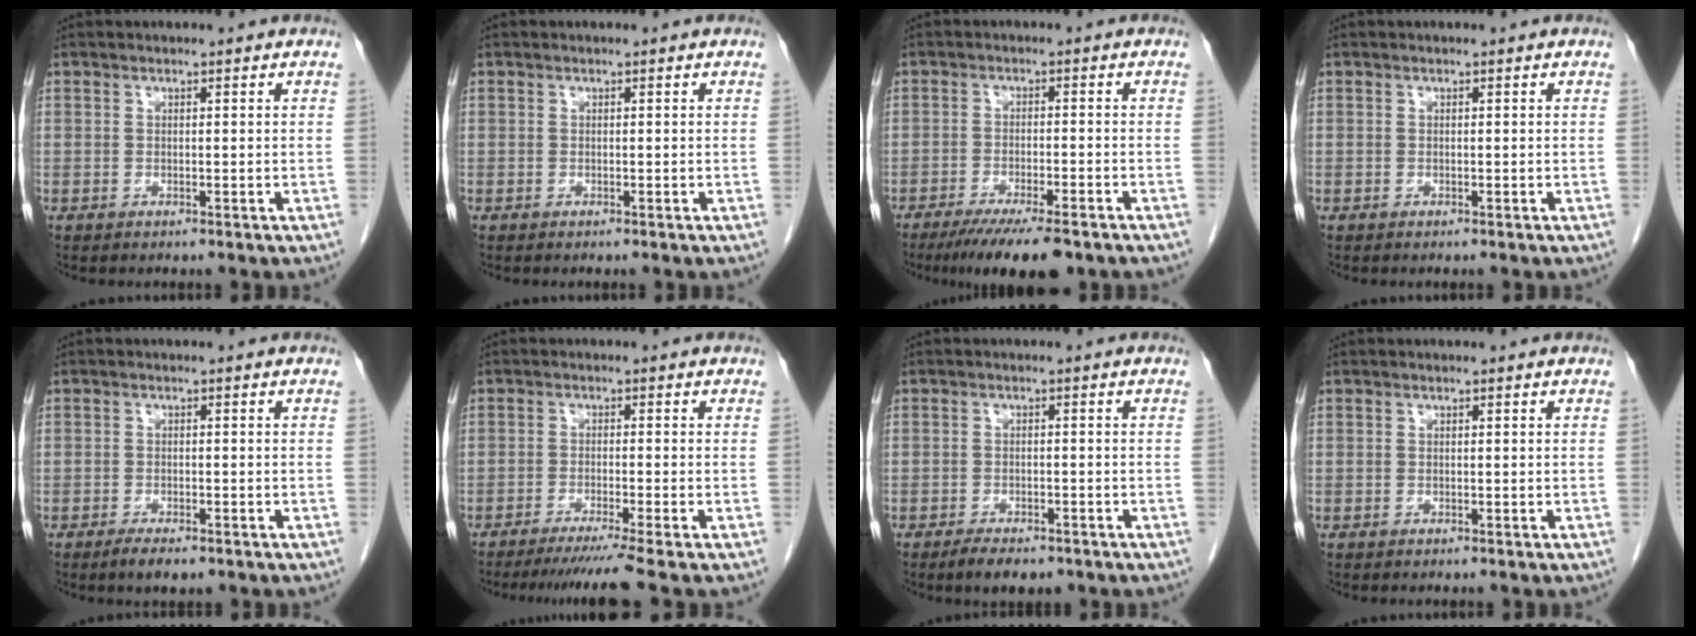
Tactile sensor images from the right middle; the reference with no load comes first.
{"total": 0.0}
{"total": 10.4, "force": [-7.8, 1.5, 6.6], "torque": [-0.095, -0.019, -0.120]}
{"total": 0.0}
{"total": 2.9, "force": [-2.0, 0.9, 1.9], "torque": [-0.035, -0.004, -0.029]}
{"total": 7.6, "force": [-6.2, -2.3, 3.7], "torque": [-0.039, -0.029, -0.098]}
{"total": 4.4, "force": [-3.3, 1.7, 2.3], "torque": [-0.036, -0.004, -0.044]}
{"total": 0.0}